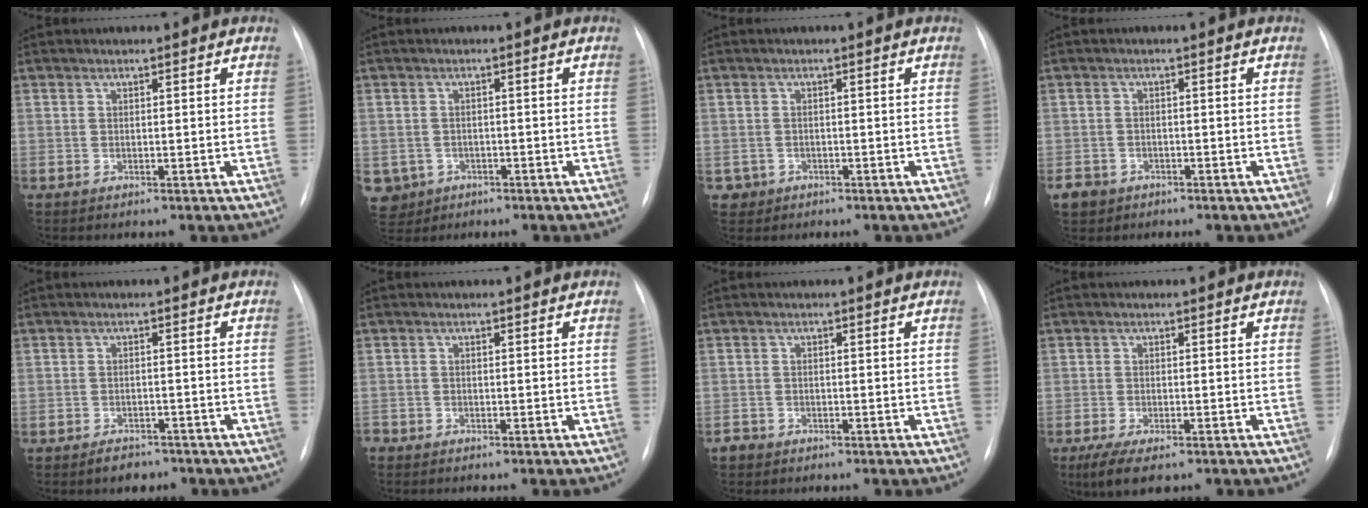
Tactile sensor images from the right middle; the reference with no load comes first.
{"total": 6.4, "force": [-2.8, 5.7, 0.9], "torque": [-0.033, 0.005, -0.039]}
{"total": 1.9, "force": [-0.9, 1.7, -0.2], "torque": [0.002, 0.007, -0.015]}
{"total": 3.3, "force": [-2.2, 2.5, 0.3], "torque": [-0.012, 0.004, -0.037]}
{"total": 2.9, "force": [-2.3, 1.6, 0.8], "torque": [-0.018, 0.002, -0.028]}
{"total": 1.2, "force": [-1.2, 0.4, 0.1], "torque": [-0.003, -0.002, -0.022]}
{"total": 1.3, "force": [-1.1, 0.8, -0.1], "torque": [-0.006, 0.001, -0.021]}
{"total": 5.8, "force": [-3.9, 1.7, 3.9], "torque": [-0.071, -0.014, -0.060]}